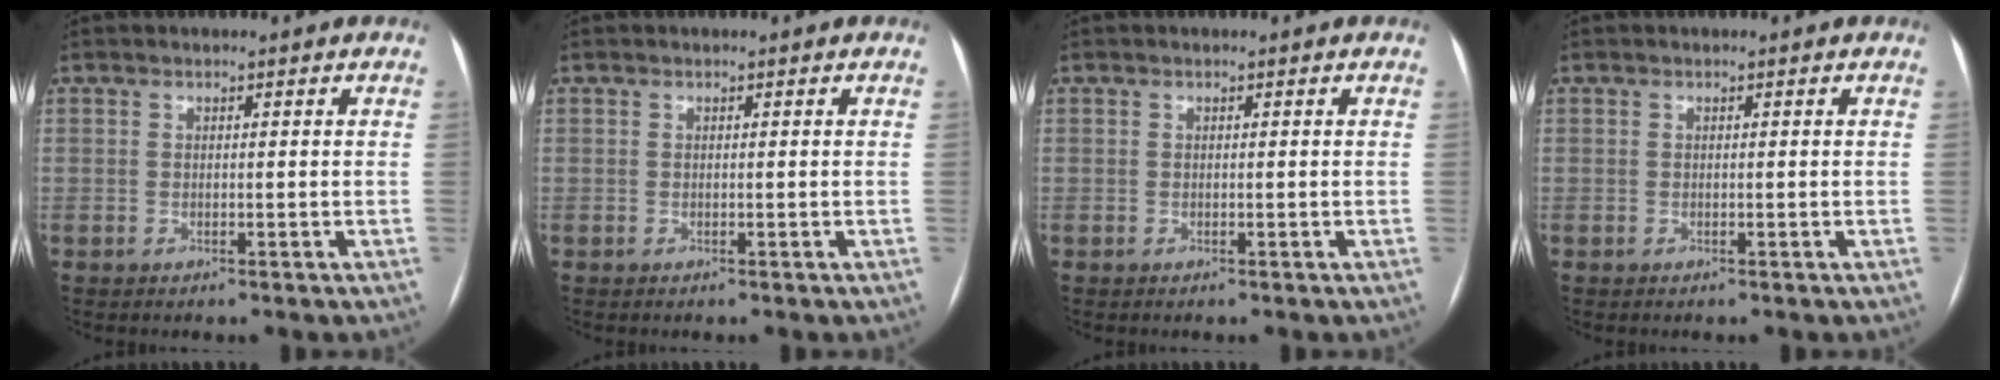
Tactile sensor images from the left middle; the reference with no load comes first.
{"total": 0.0}
{"total": 0.0}
{"total": 0.0}